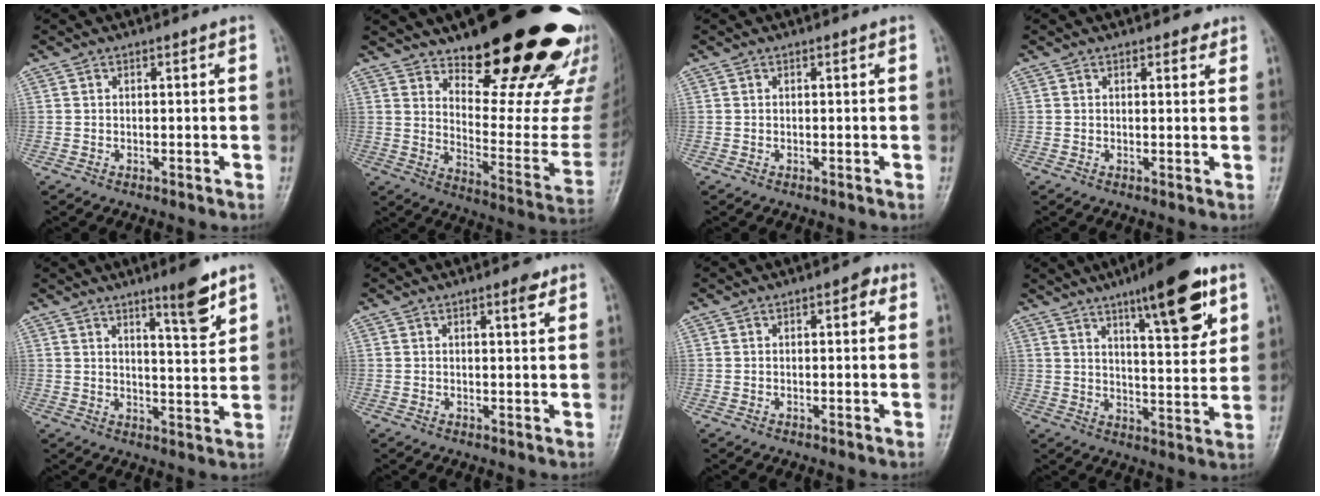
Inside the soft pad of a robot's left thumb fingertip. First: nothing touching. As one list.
[{"total": 27.8, "force": [19.2, 8.7, 18.1], "torque": [-0.211, -0.124, 0.272]}, {"total": 0.0}, {"total": 2.1, "force": [1.6, 1.0, 1.0], "torque": [0.000, -0.008, 0.017]}, {"total": 7.8, "force": [5.3, 1.1, 5.6], "torque": [-0.075, -0.041, 0.079]}, {"total": 2.6, "force": [1.6, 0.7, 1.9], "torque": [-0.024, -0.008, 0.020]}, {"total": 2.3, "force": [0.9, 1.1, 1.8], "torque": [-0.014, 0.002, 0.007]}, {"total": 15.5, "force": [8.4, 4.1, 12.4], "torque": [-0.156, -0.039, 0.125]}]